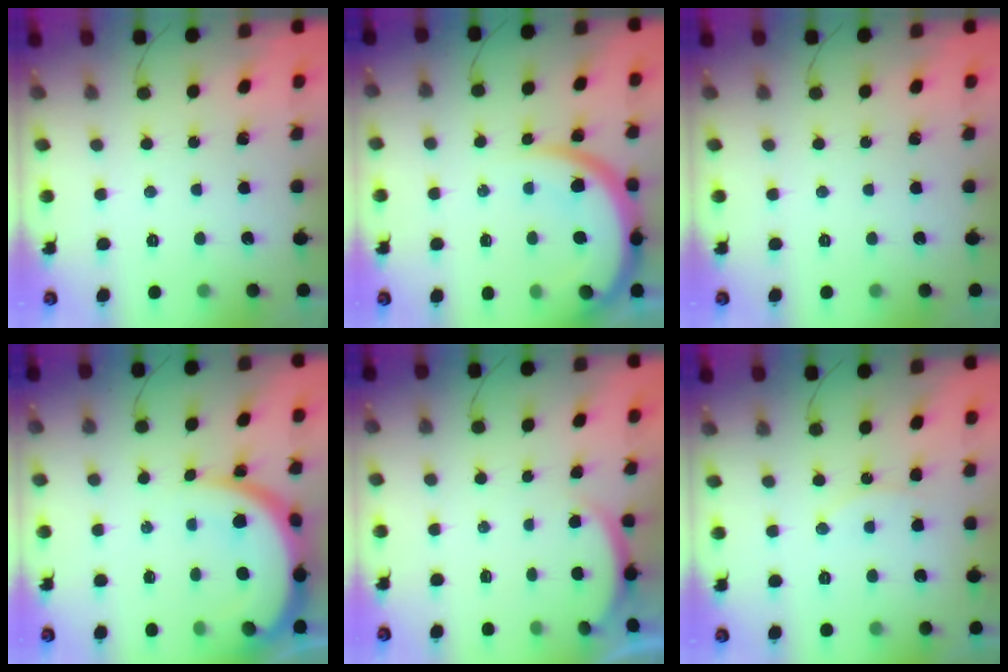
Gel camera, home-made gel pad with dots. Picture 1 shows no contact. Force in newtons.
{"total": 12.0, "press": 11.9, "slide": 1.1}
{"total": 0.0}
{"total": 12.1, "press": 12.1, "slide": 1.0}
{"total": 2.4, "press": 2.4, "slide": 0.6}
{"total": 8.7, "press": 8.7, "slide": 0.4}